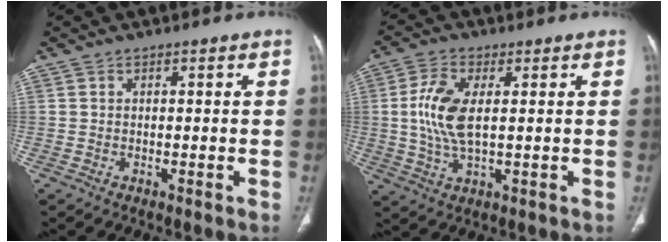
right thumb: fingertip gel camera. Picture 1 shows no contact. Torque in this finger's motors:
{"motor_torque": [-0.40, 1.13, 0.73, 0.34, 0.17]}